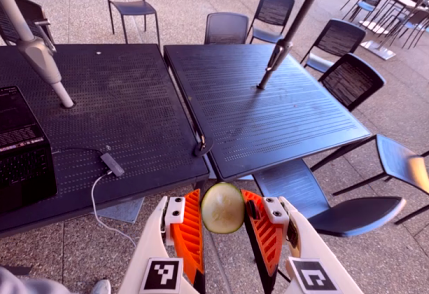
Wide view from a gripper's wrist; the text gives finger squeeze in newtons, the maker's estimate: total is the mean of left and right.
{"total": 7.5, "left": 7.0, "right": 8.1}